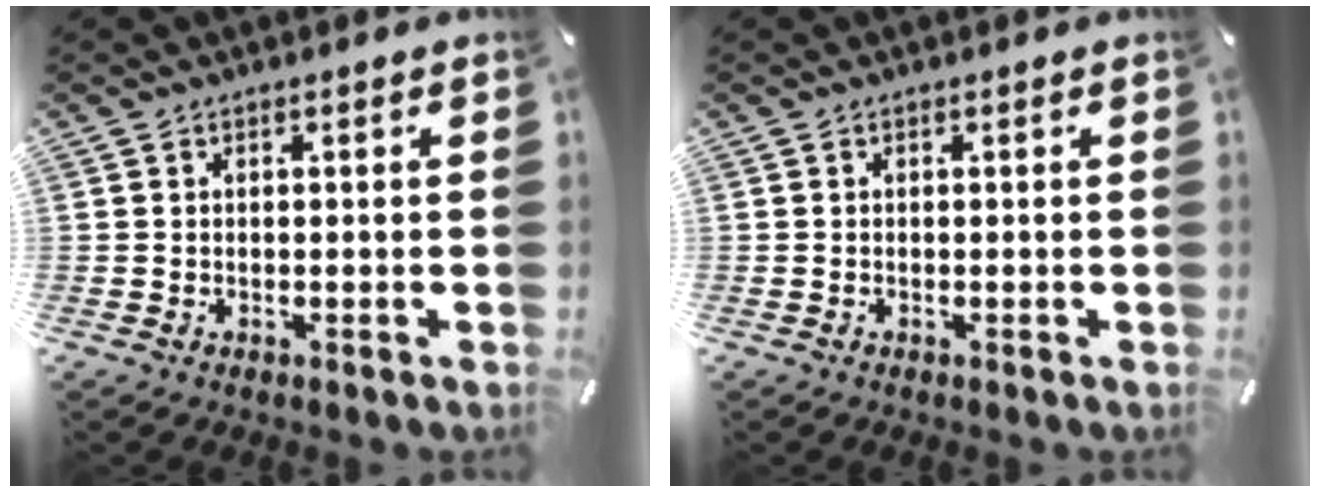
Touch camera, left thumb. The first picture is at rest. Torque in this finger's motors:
{"motor_torque": [-0.07, 0.06, 0.01, 0.08, 0.00]}